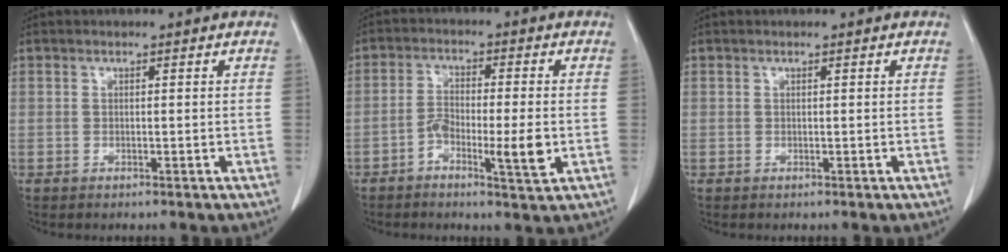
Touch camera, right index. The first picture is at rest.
{"total": 6.5, "force": [-2.2, 1.2, 6.0], "torque": [-0.108, 0.004, -0.036]}
{"total": 0.0}